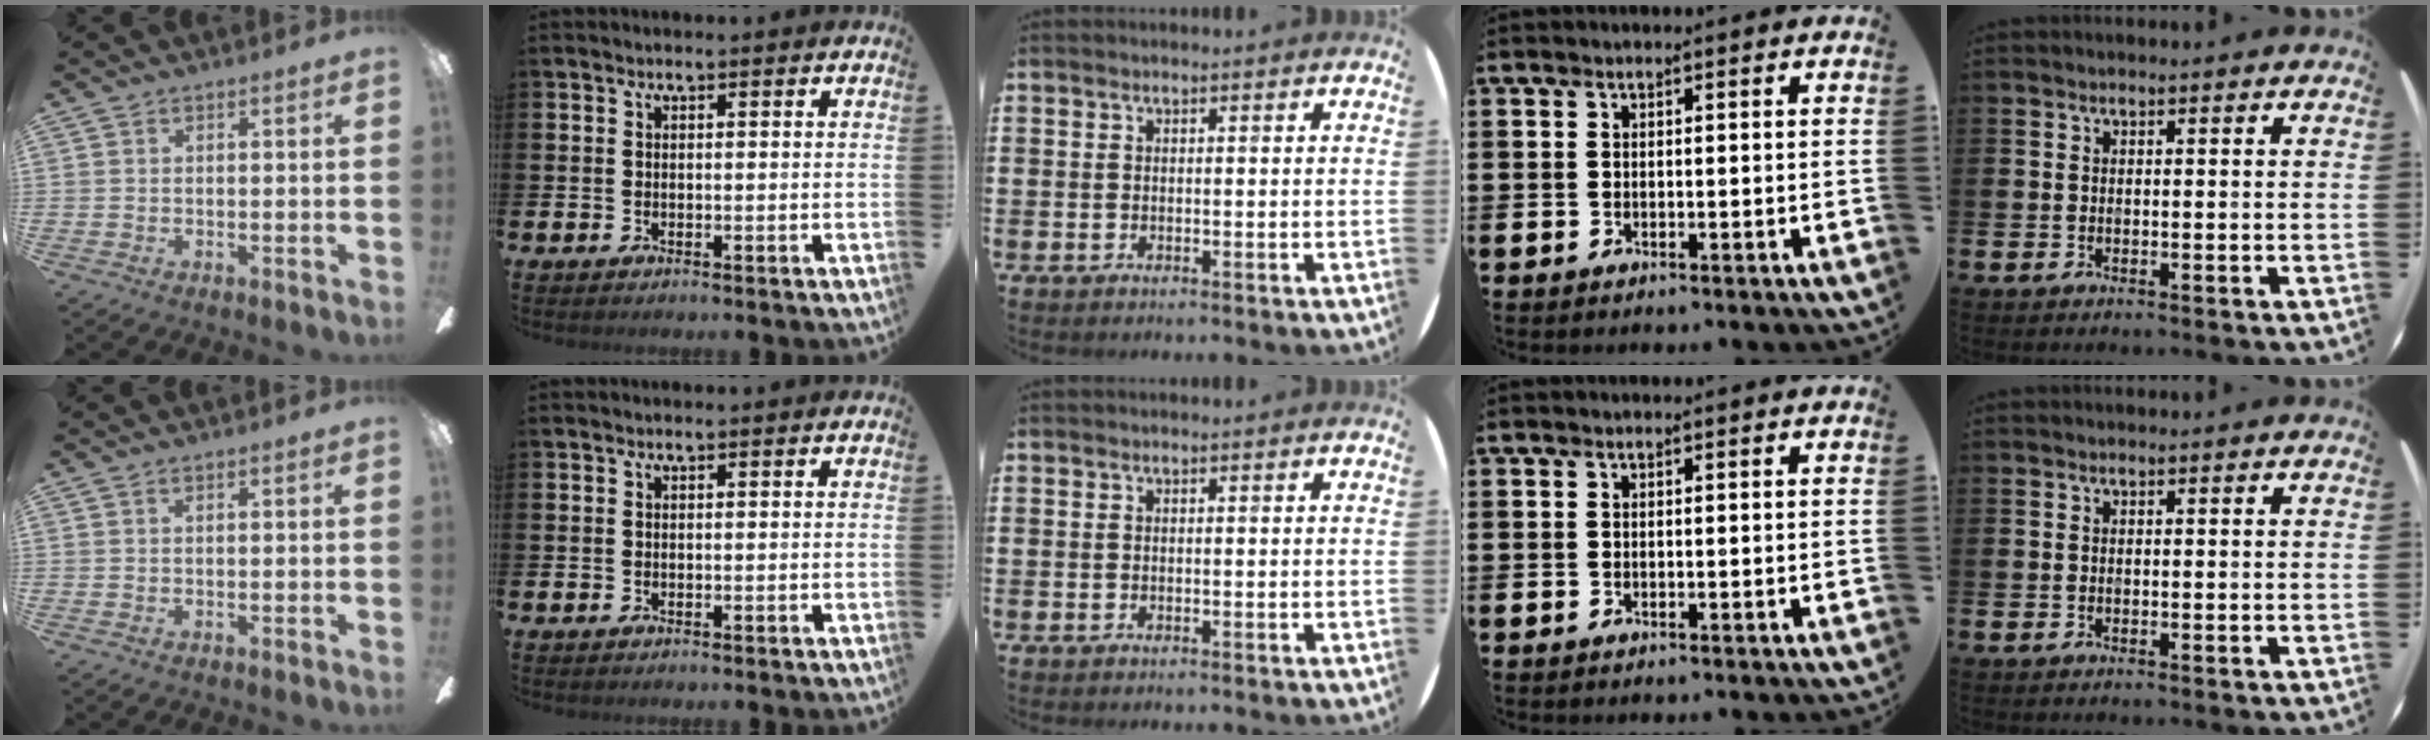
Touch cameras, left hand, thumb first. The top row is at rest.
{}